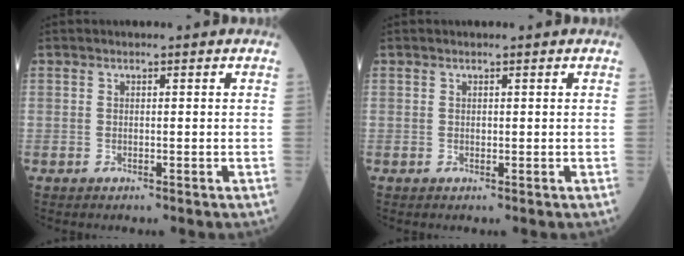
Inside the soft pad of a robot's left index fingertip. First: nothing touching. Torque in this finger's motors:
{"motor_torque": [0.30, -0.22, -0.02, -0.01]}